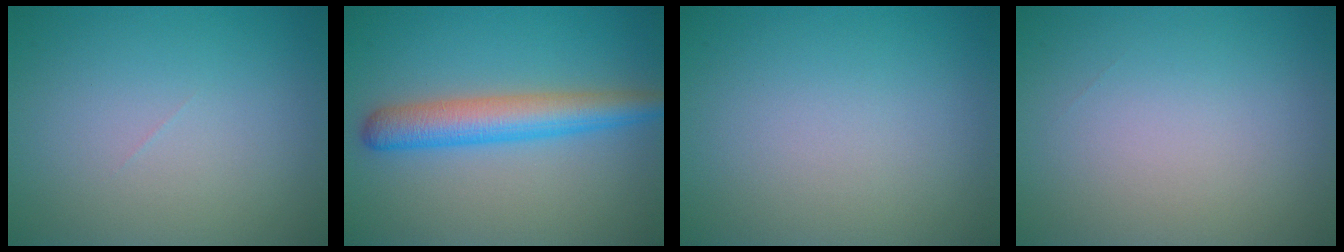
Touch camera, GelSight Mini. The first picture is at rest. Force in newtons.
{"total": 4.9, "press": 4.9, "slide": 0.1}
{"total": 0.0}
{"total": 0.0}